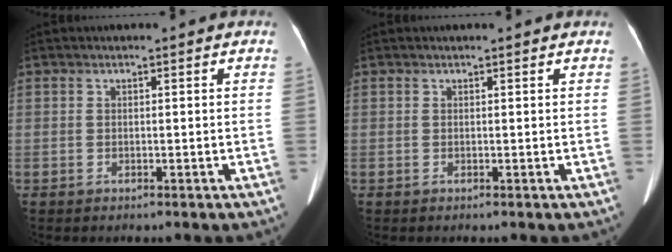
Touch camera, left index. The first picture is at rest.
{"total": 0.8, "force": [0.7, 0.1, 0.1], "torque": [-0.012, 0.008, 0.008]}